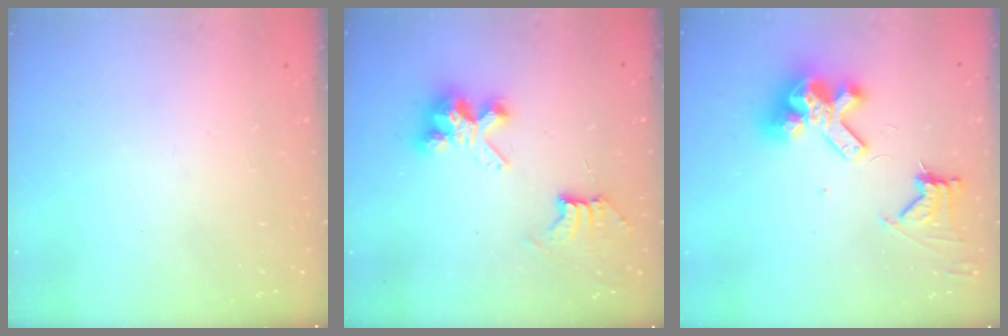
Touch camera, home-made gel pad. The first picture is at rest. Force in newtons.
{"total": 7.8, "press": 7.8, "slide": 0.2}
{"total": 12.3, "press": 12.2, "slide": 1.6}